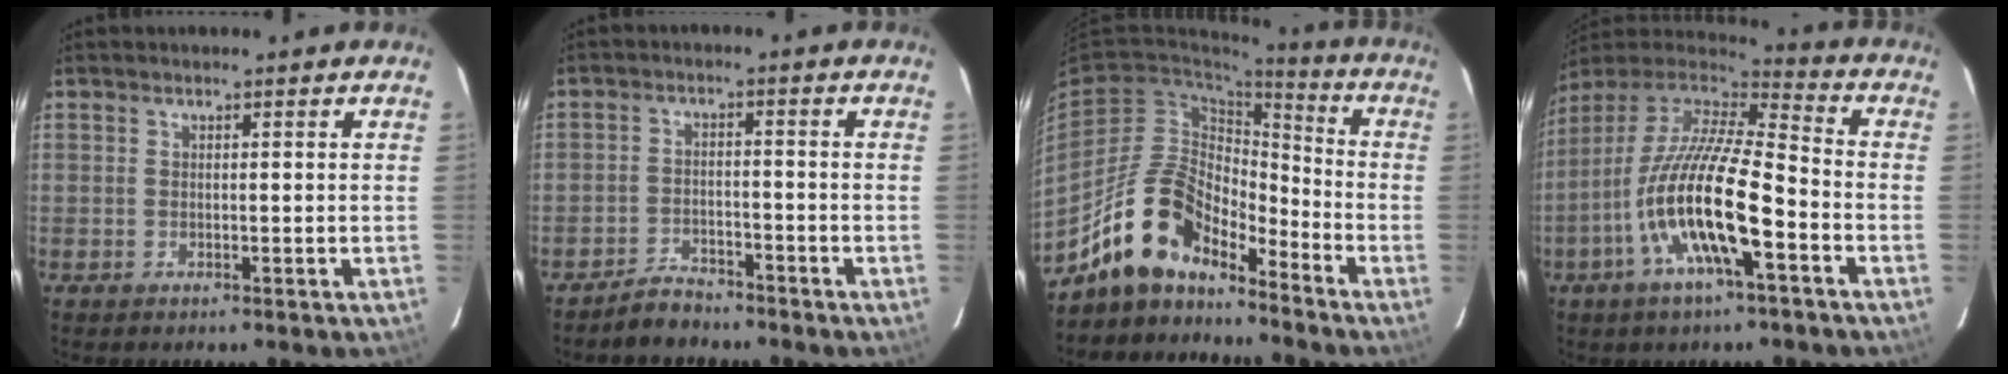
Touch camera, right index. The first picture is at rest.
{"total": 4.4, "force": [-3.9, 1.9, 0.7], "torque": [-0.030, 0.010, -0.066]}
{"total": 14.1, "force": [-11.5, 5.6, 6.0], "torque": [-0.122, 0.021, -0.212]}
{"total": 19.3, "force": [-7.2, 4.5, 17.4], "torque": [-0.322, -0.025, -0.143]}